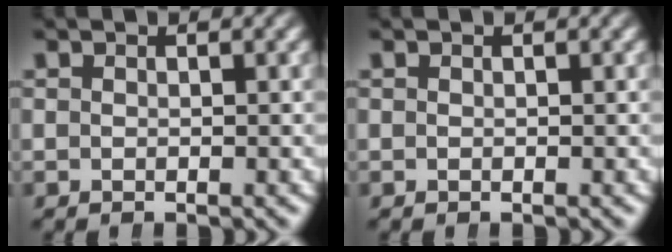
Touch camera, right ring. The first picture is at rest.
{"total": 0.0}